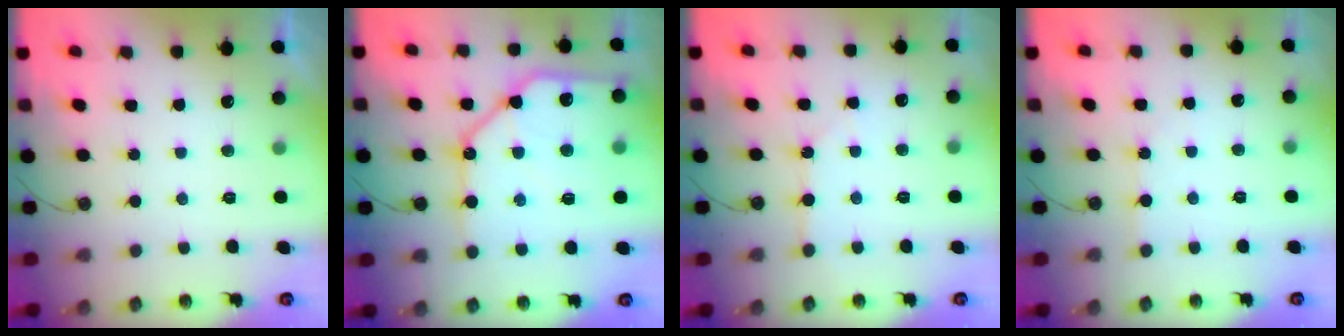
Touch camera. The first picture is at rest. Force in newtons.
{"total": 20.2, "press": 20.1, "slide": 2.4}
{"total": 3.0, "press": 3.0, "slide": 0.3}
{"total": 2.1, "press": 2.0, "slide": 0.3}